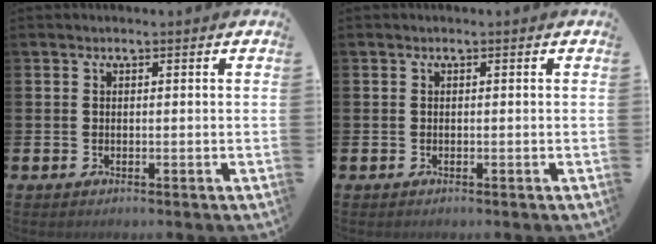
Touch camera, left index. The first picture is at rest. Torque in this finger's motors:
{"motor_torque": [0.00, 0.00, 0.00, 0.00]}